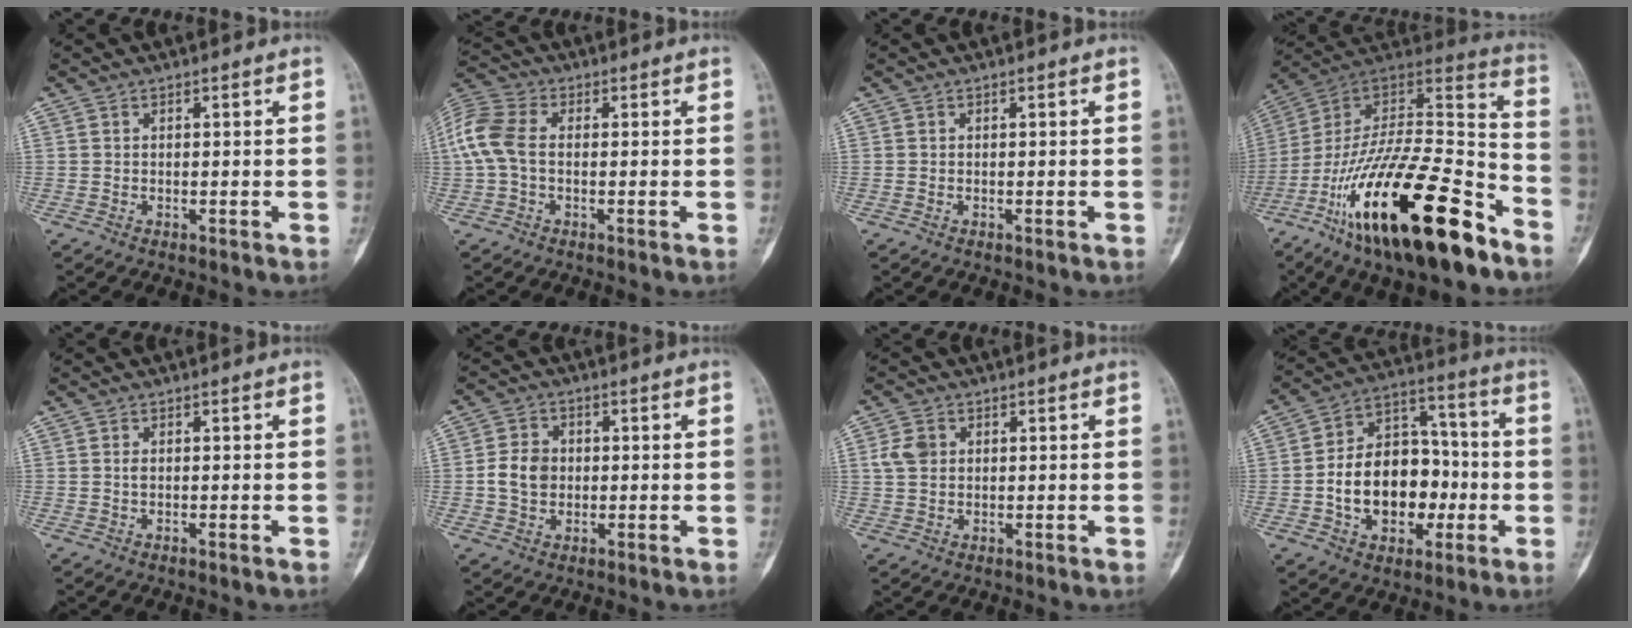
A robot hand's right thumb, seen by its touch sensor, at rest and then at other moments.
{"total": 8.9, "force": [0.0, 5.8, 6.8], "torque": [-0.160, 0.022, -0.009]}
{"total": 0.0}
{"total": 32.0, "force": [-17.8, 9.8, 24.7], "torque": [-0.408, 0.058, -0.298]}
{"total": 0.7, "force": [0.0, 0.3, 0.6], "torque": [-0.012, 0.000, -0.001]}
{"total": 6.5, "force": [-0.5, 5.2, 3.9], "torque": [-0.060, 0.013, -0.014]}
{"total": 4.0, "force": [0.8, 3.1, 2.4], "torque": [-0.042, 0.004, 0.015]}
{"total": 18.1, "force": [-3.1, 12.7, 12.5], "torque": [-0.161, 0.047, -0.045]}